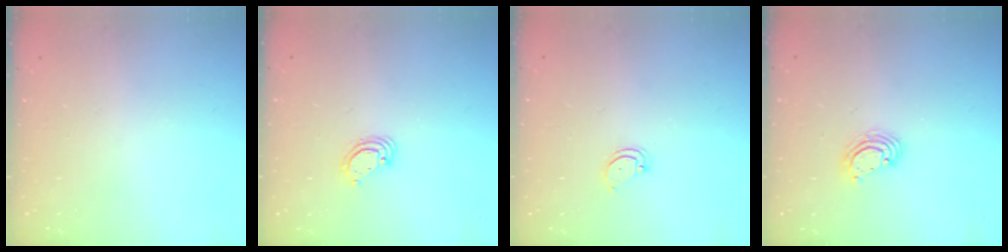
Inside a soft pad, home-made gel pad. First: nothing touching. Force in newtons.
{"total": 3.9, "press": 3.9, "slide": 0.1}
{"total": 2.8, "press": 2.8, "slide": 0.2}
{"total": 3.5, "press": 3.5, "slide": 0.2}